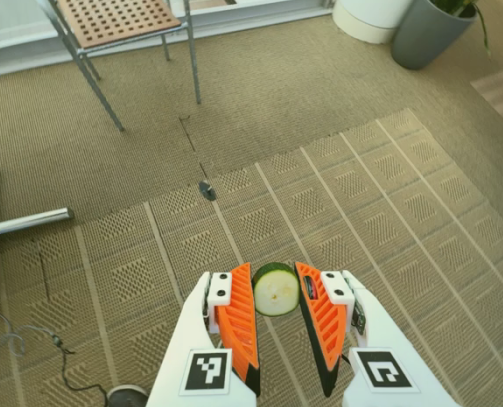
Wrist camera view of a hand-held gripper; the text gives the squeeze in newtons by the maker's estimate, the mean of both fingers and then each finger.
{"total": 7.1, "left": 6.8, "right": 7.4}